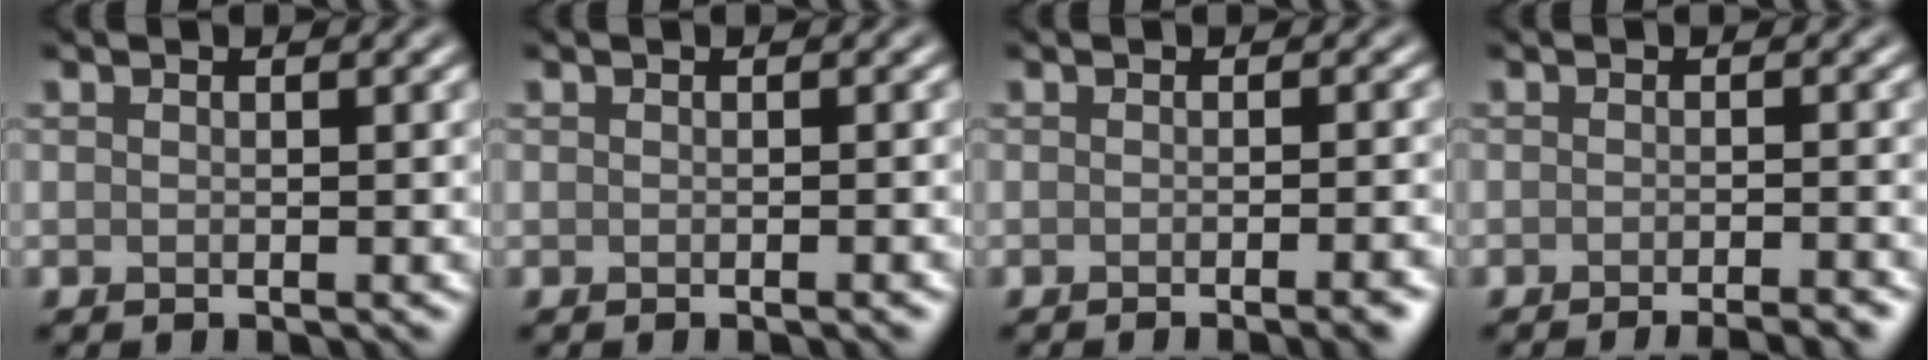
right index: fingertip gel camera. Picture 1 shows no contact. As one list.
[{"total": 0.8, "force": [-0.4, 0.1, 0.8], "torque": [-0.006, -0.001, -0.005]}, {"total": 3.8, "force": [-1.8, 1.2, 3.2], "torque": [-0.010, 0.009, -0.022]}, {"total": 4.0, "force": [-3.0, 0.9, 2.4], "torque": [-0.016, 0.008, -0.037]}]